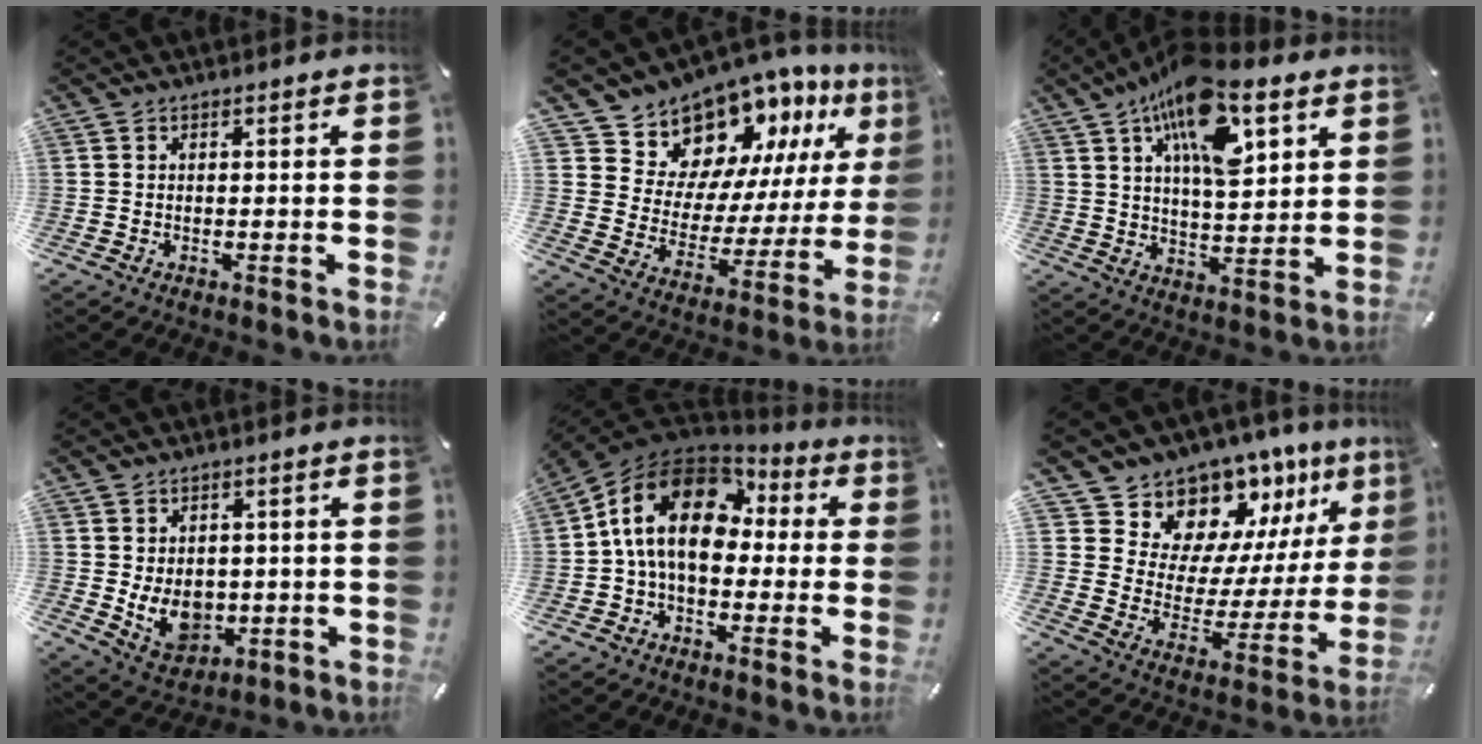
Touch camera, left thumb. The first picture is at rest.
{"total": 13.3, "force": [11.2, 7.1, 1.0], "torque": [-0.023, -0.128, 0.199]}
{"total": 17.5, "force": [9.3, 7.6, 12.7], "torque": [-0.204, -0.026, 0.153]}
{"total": 7.9, "force": [-0.3, 6.6, 4.3], "torque": [-0.069, 0.001, -0.003]}
{"total": 17.3, "force": [2.3, 12.2, 12.1], "torque": [-0.246, 0.014, 0.036]}
{"total": 12.5, "force": [10.8, 6.3, -0.1], "torque": [0.001, -0.132, 0.189]}